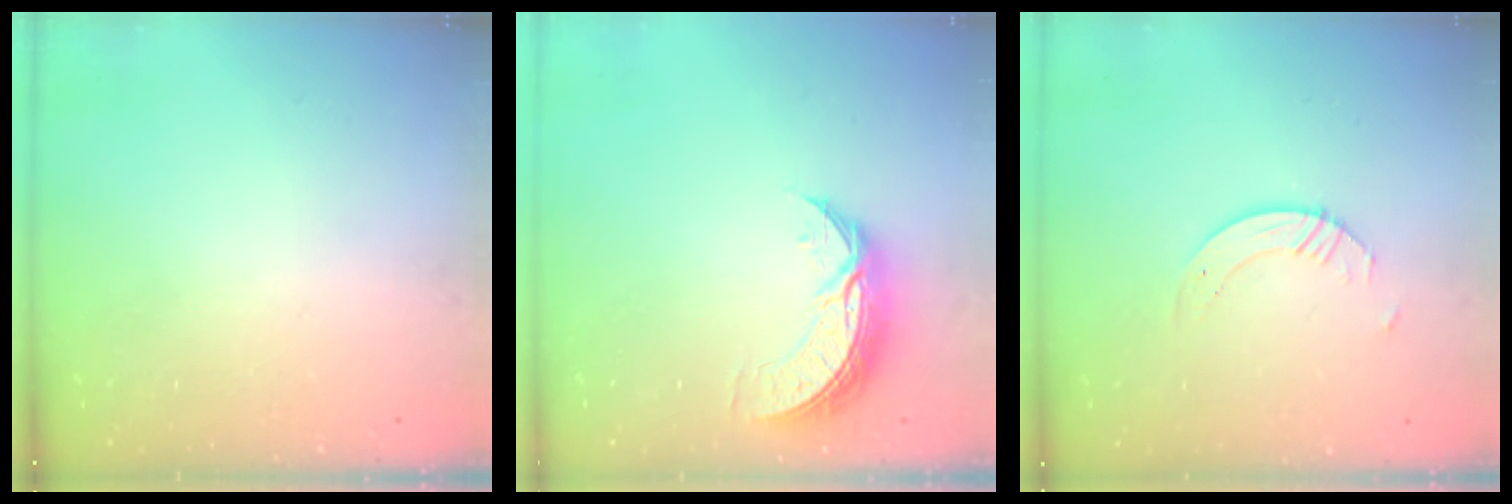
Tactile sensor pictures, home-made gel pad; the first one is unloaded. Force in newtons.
{"total": 8.0, "press": 8.0, "slide": 0.7}
{"total": 3.8, "press": 3.8, "slide": 0.3}